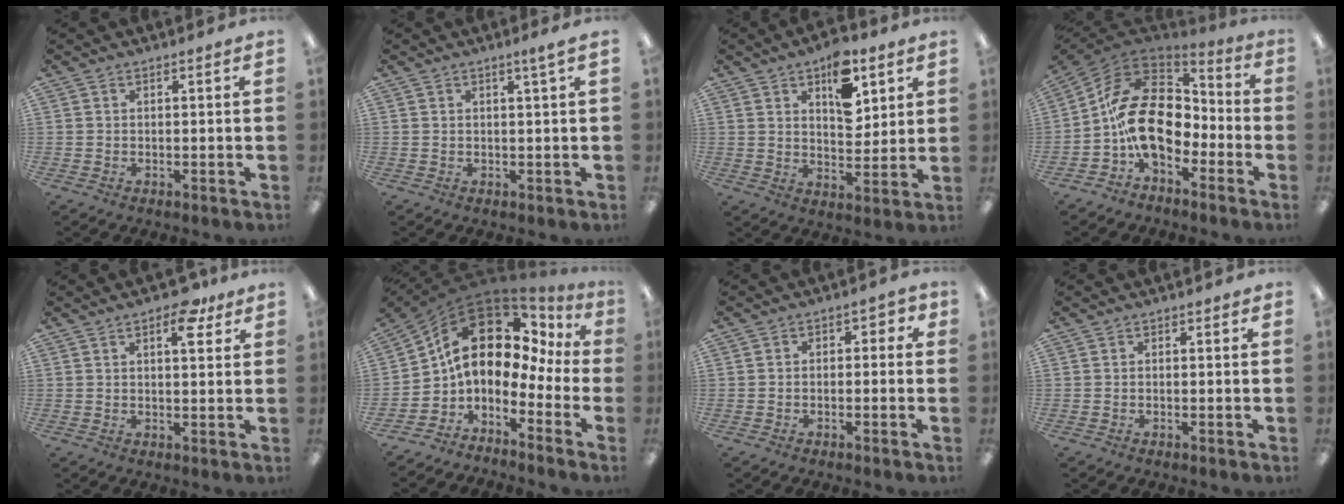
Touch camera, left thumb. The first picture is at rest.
{"total": 1.9, "force": [1.2, -0.1, 1.4], "torque": [-0.029, 0.000, 0.021]}
{"total": 11.7, "force": [6.5, 6.3, 7.4], "torque": [-0.088, -0.030, 0.107]}
{"total": 17.8, "force": [-1.6, 11.9, 13.2], "torque": [-0.265, 0.020, -0.022]}
{"total": 7.3, "force": [3.8, 3.5, 5.1], "torque": [-0.054, -0.013, 0.056]}
{"total": 12.6, "force": [5.3, 7.5, 8.7], "torque": [-0.155, -0.041, 0.090]}
{"total": 2.9, "force": [-2.0, 1.7, 1.3], "torque": [-0.018, 0.016, -0.038]}
{"total": 0.6, "force": [-0.5, 0.2, 0.1], "torque": [-0.003, 0.000, -0.010]}